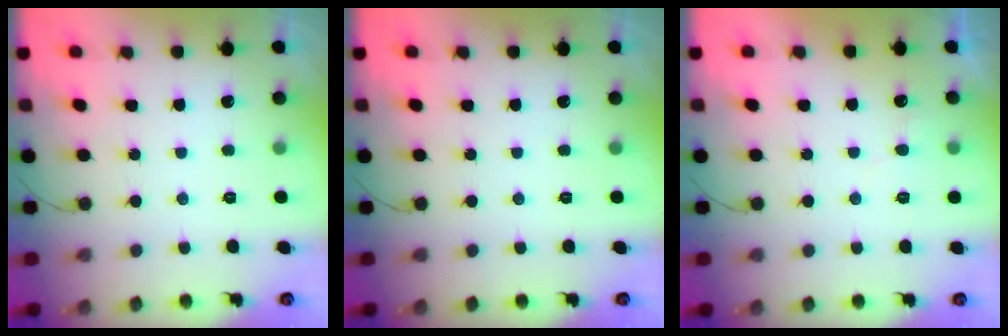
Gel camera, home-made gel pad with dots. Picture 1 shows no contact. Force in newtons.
{"total": 0.0}
{"total": 5.3, "press": 5.3, "slide": 0.3}